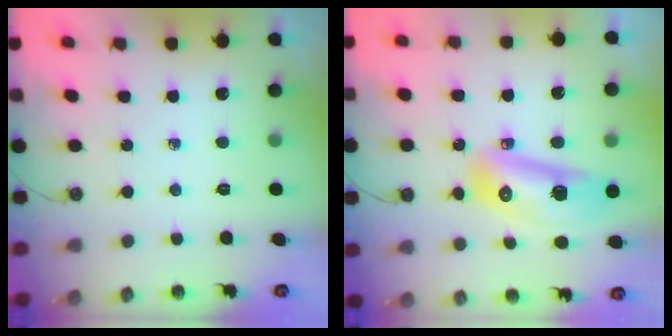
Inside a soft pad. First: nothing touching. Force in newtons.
{"total": 14.3, "press": 14.2, "slide": 1.7}